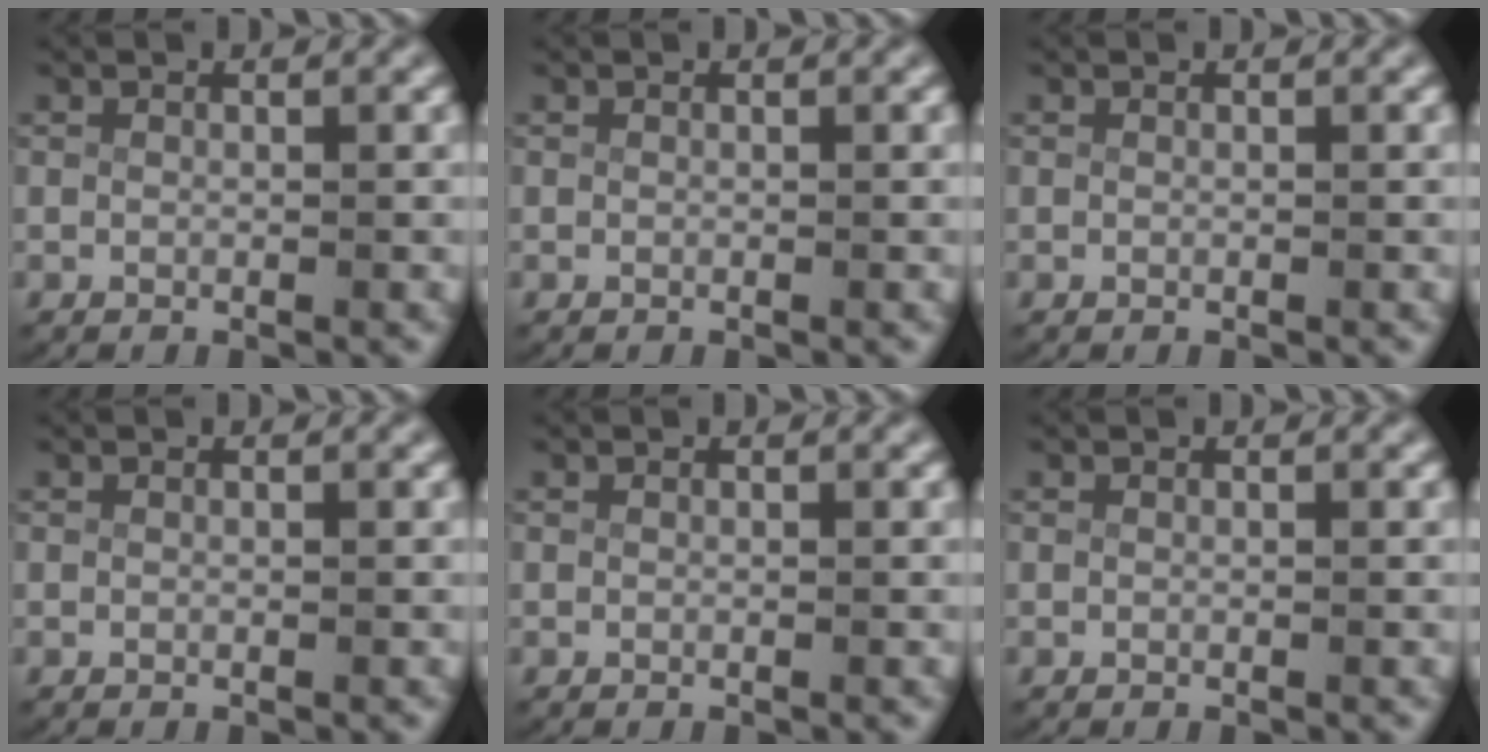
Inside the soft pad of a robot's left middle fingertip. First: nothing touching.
{"total": 0.0}
{"total": 0.0}
{"total": 0.0}
{"total": 0.0}
{"total": 0.0}